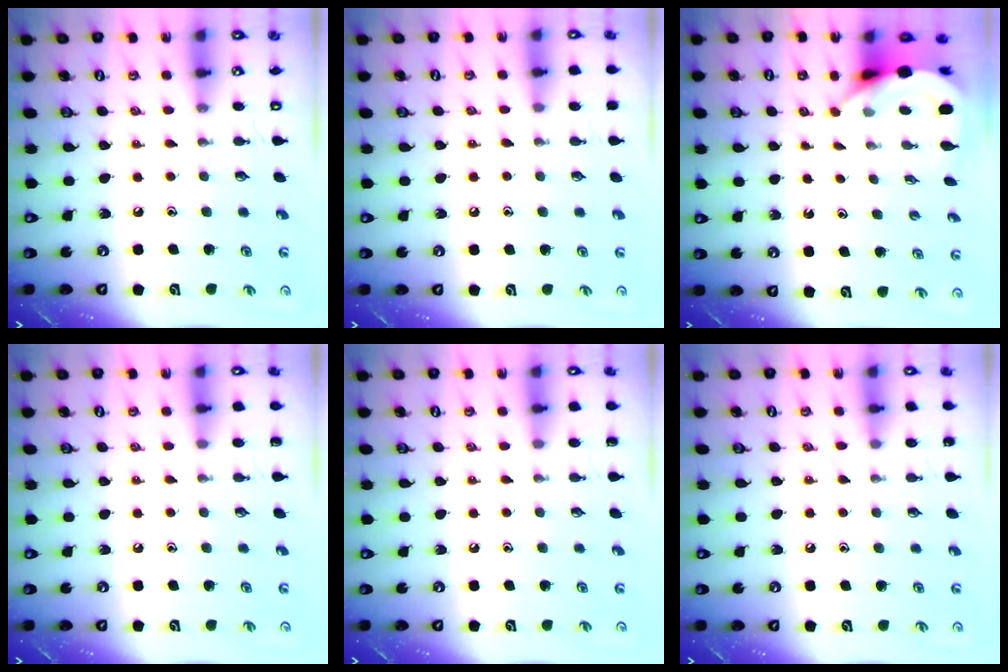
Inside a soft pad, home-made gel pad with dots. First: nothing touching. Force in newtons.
{"total": 4.3, "press": 4.2, "slide": 0.7}
{"total": 5.4, "press": 5.4, "slide": 0.6}
{"total": 0.0}
{"total": 0.0}
{"total": 5.2, "press": 5.2, "slide": 0.5}